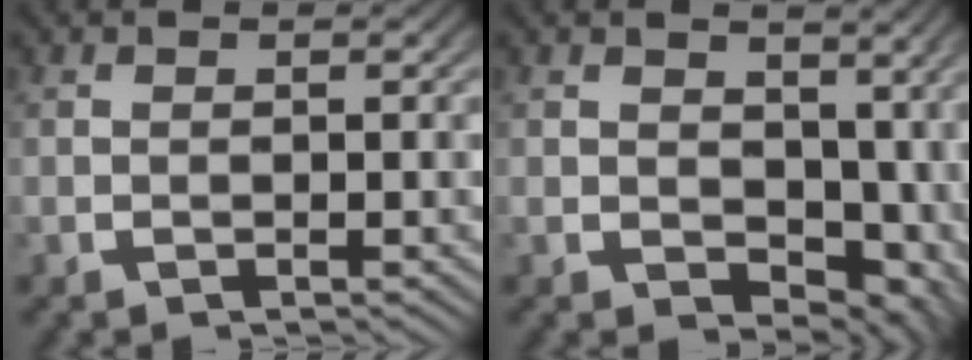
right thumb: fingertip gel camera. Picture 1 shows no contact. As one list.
[{"total": 6.5, "force": [0.7, 4.8, 4.3], "torque": [-0.062, -0.033, 0.028]}]